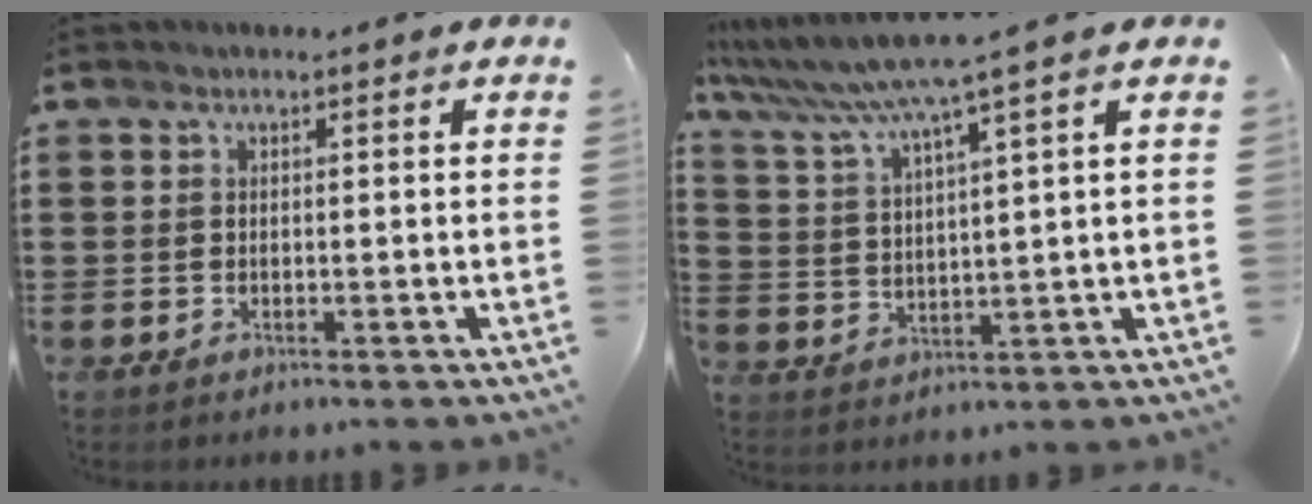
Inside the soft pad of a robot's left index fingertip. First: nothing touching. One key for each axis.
{"total": 7.0, "fx": 5.4, "fy": -1.0, "fz": 4.3, "tx": -0.104, "ty": -0.032, "tz": 0.090}